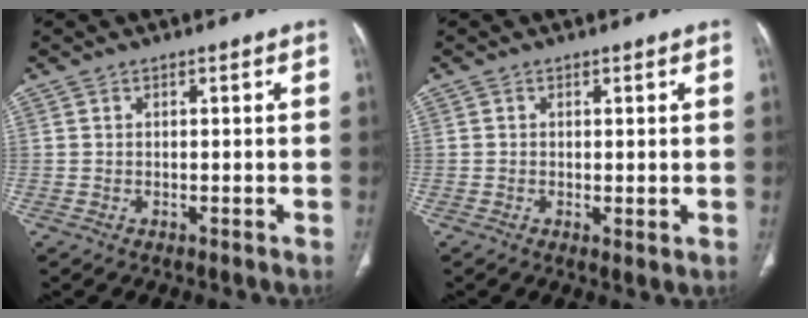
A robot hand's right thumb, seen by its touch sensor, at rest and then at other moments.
{"total": 1.4, "force": [-0.2, 0.4, 1.3], "torque": [-0.028, -0.008, -0.001]}